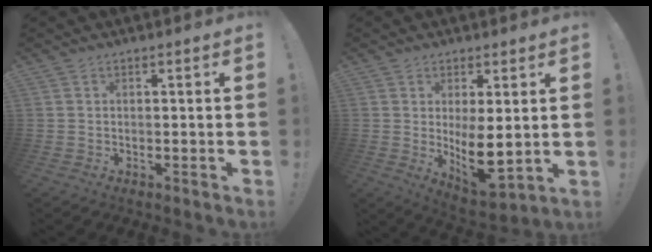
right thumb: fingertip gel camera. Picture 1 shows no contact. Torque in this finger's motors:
{"motor_torque": [0.08, 0.47, 0.07, 0.05, 0.05]}